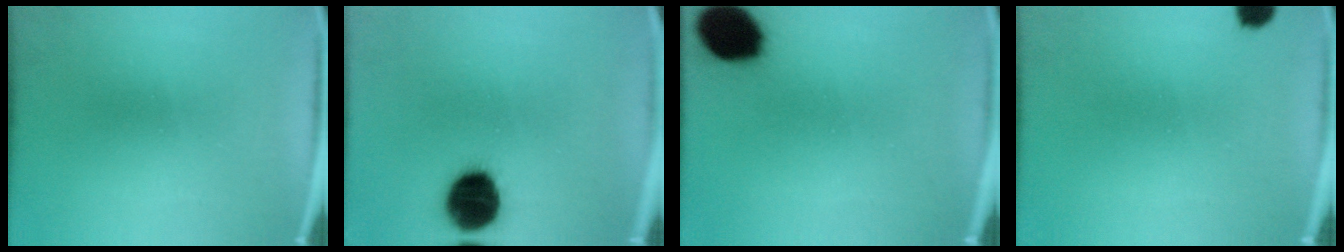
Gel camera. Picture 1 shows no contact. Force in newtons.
{"total": 12.3}
{"total": 13.3}
{"total": 2.8}